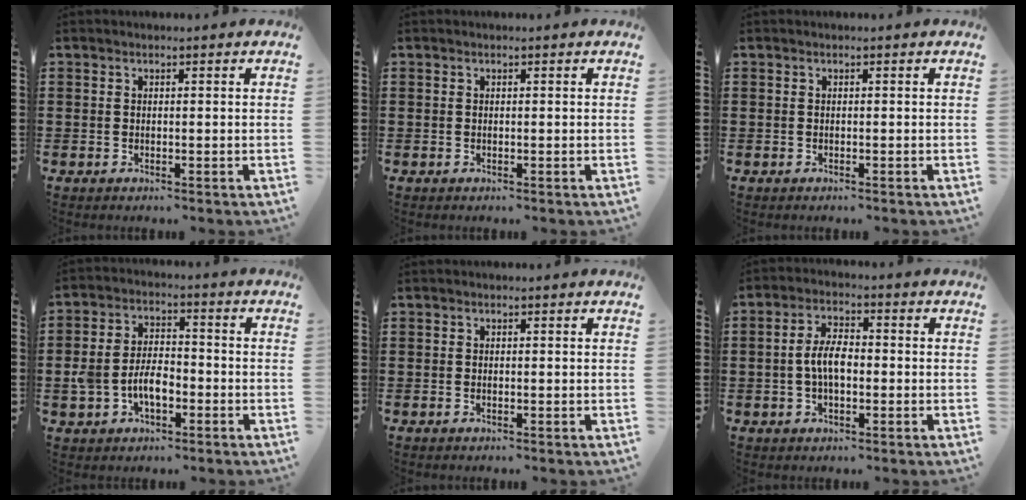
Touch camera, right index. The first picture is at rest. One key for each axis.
{"total": 0.0}
{"total": 0.0}
{"total": 6.1, "fx": -2.1, "fy": 3.5, "fz": 4.4, "tx": -0.104, "ty": 0.004, "tz": -0.045}
{"total": 0.0}
{"total": 5.4, "fx": -0.7, "fy": 2.6, "fz": 4.7, "tx": -0.104, "ty": 0.000, "tz": -0.019}